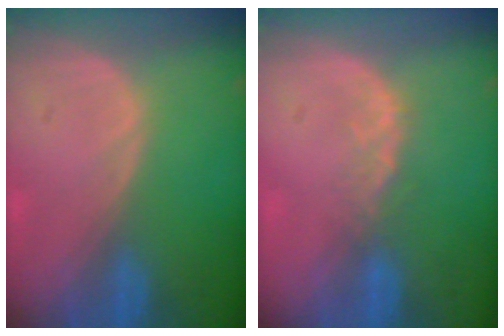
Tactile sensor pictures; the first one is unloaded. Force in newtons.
{"total": 2.6, "press": 2.1, "slide": 1.5}